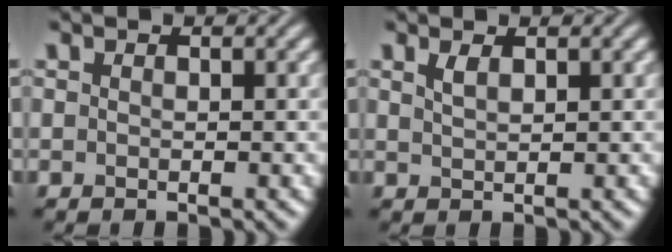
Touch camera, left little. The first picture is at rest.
{"total": 1.1, "force": [0.7, 0.3, 0.7], "torque": [-0.016, 0.001, 0.015]}